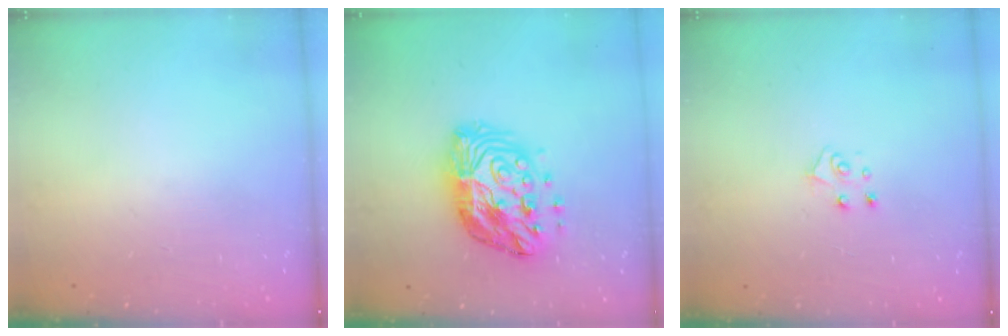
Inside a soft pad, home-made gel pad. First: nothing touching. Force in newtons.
{"total": 15.8, "press": 15.7, "slide": 1.3}
{"total": 5.1, "press": 5.1, "slide": 0.5}